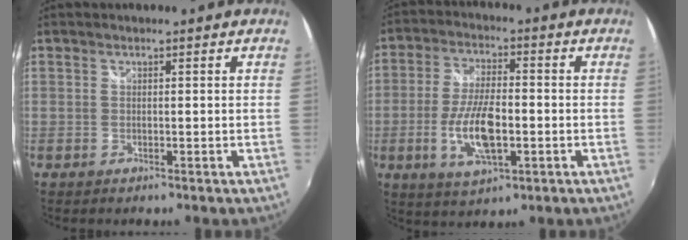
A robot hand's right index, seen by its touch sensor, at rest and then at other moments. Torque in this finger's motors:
{"motor_torque": [2.14, 0.00, 1.04, 0.21]}